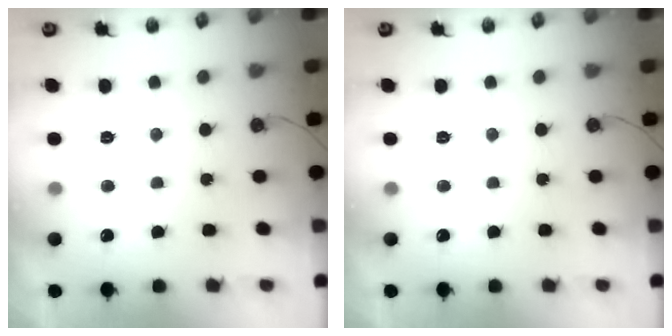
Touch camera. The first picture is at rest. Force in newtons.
{"total": 0.0}